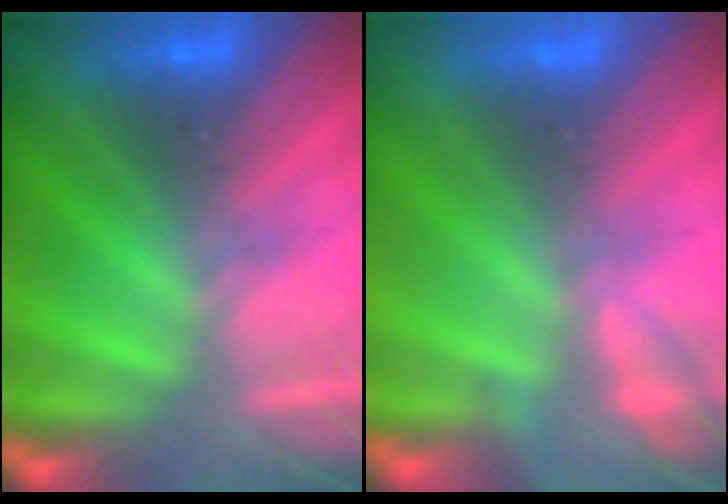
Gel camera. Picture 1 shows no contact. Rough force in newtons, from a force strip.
{"total": 2.2}